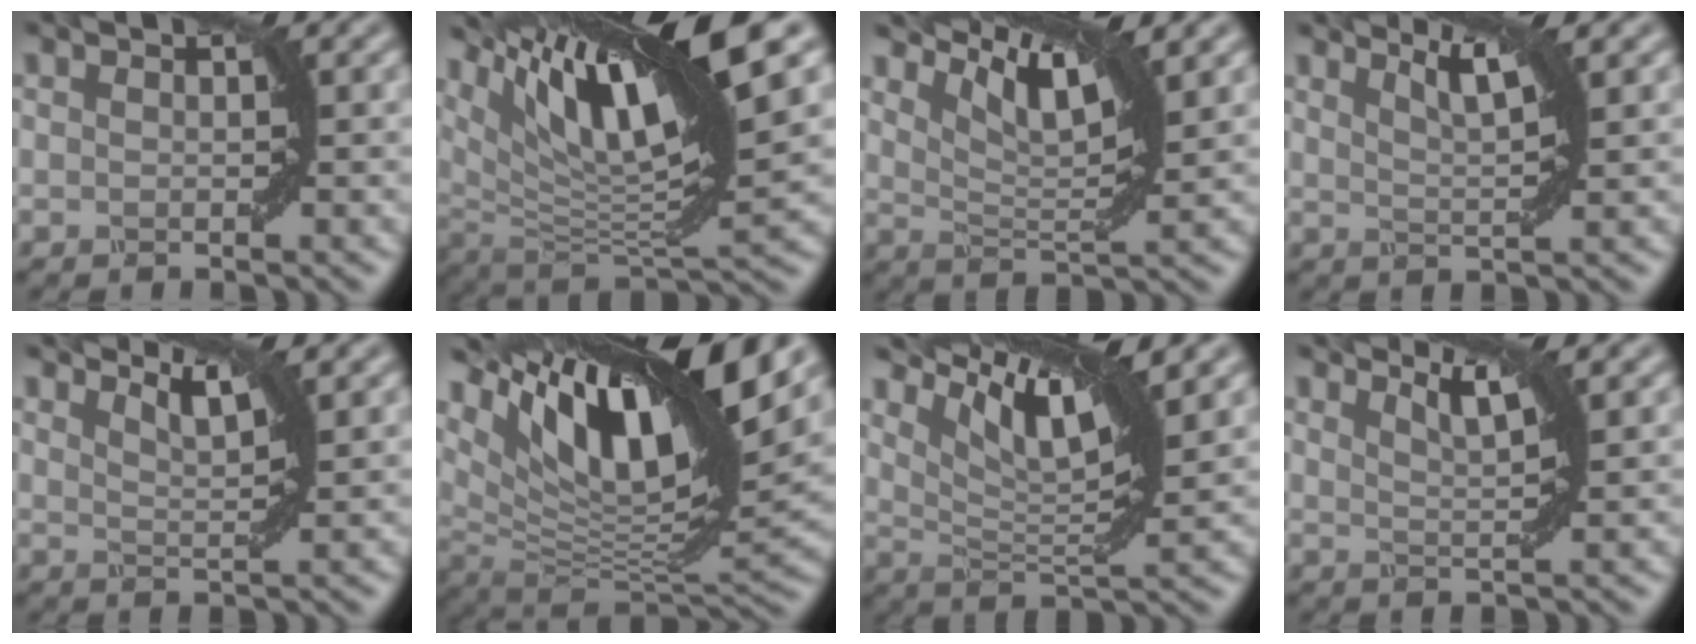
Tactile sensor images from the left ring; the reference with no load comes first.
{"total": 13.7, "force": [6.4, 3.4, 11.6], "torque": [-0.195, 0.011, 0.122]}
{"total": 6.2, "force": [3.7, 1.7, 4.7], "torque": [-0.090, 0.004, 0.071]}
{"total": 2.9, "force": [1.9, 0.6, 2.2], "torque": [-0.031, 0.003, 0.032]}
{"total": 3.0, "force": [2.4, 0.6, 1.6], "torque": [-0.028, 0.002, 0.034]}
{"total": 13.8, "force": [6.9, 4.6, 11.1], "torque": [-0.189, 0.006, 0.131]}
{"total": 7.9, "force": [4.8, 1.9, 6.0], "torque": [-0.111, 0.003, 0.094]}
{"total": 2.9, "force": [2.1, 0.6, 1.9], "torque": [-0.029, 0.002, 0.034]}